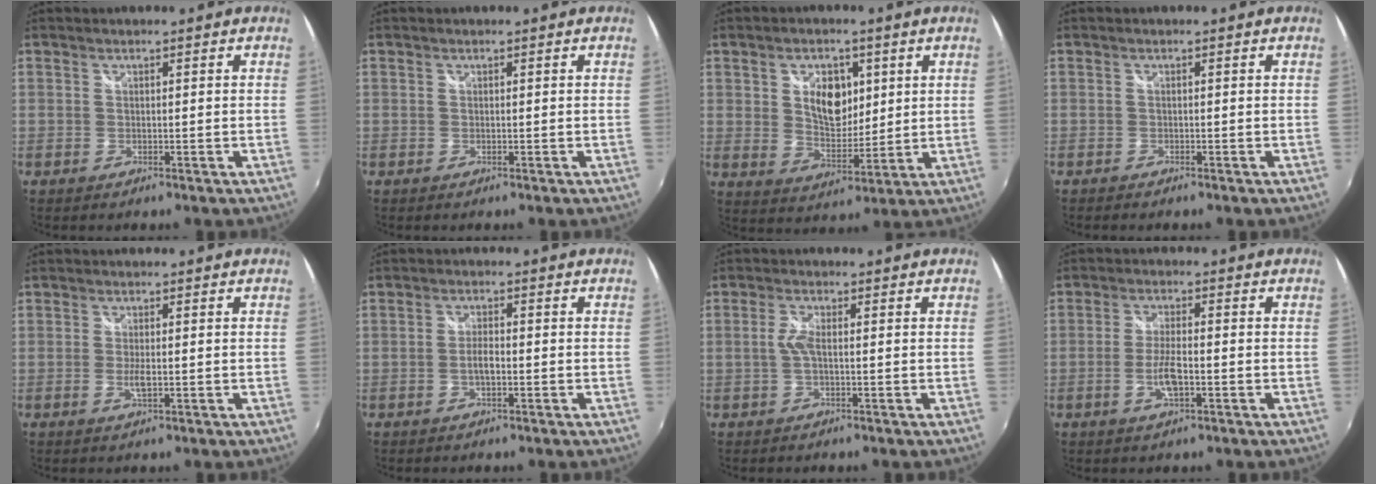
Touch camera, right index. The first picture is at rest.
{"total": 0.0}
{"total": 8.6, "force": [2.7, 5.5, 6.0], "torque": [-0.097, 0.004, 0.051]}
{"total": 0.9, "force": [-0.8, 0.3, 0.3], "torque": [-0.010, -0.005, -0.017]}
{"total": 2.2, "force": [-0.4, 0.6, 2.1], "torque": [-0.040, -0.005, -0.006]}
{"total": 2.7, "force": [-0.8, 0.8, 2.5], "torque": [-0.049, 0.002, -0.017]}
{"total": 2.8, "force": [-0.2, 0.8, 2.7], "torque": [-0.057, 0.002, -0.004]}
{"total": 5.2, "force": [-1.7, 1.5, 4.7], "torque": [-0.097, -0.002, -0.032]}